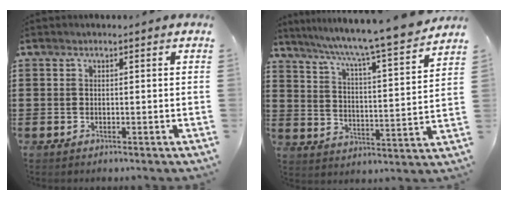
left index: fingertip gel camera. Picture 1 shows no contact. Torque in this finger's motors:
{"motor_torque": [1.32, -0.82, 0.45, 0.21]}